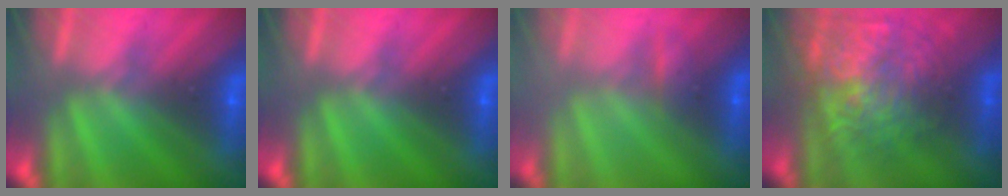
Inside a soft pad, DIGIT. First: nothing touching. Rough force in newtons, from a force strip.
{"total": 0.0}
{"total": 2.1}
{"total": 10.5}